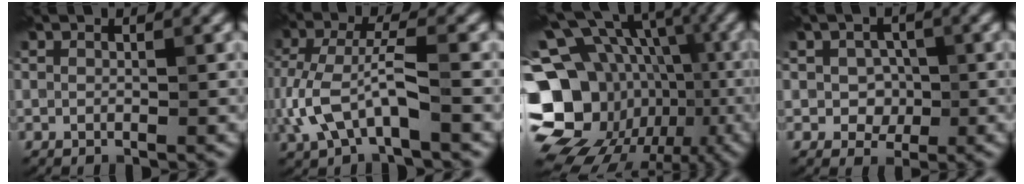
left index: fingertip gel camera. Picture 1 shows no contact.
{"total": 5.3, "force": [-1.3, 2.0, 4.7], "torque": [-0.109, 0.008, -0.024]}
{"total": 21.3, "force": [-6.9, 17.8, 9.5], "torque": [-0.174, -0.006, -0.122]}
{"total": 2.8, "force": [-0.2, 2.3, 1.7], "torque": [-0.024, -0.002, -0.008]}